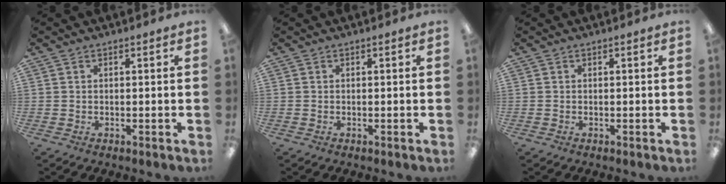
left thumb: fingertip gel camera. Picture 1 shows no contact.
{"total": 0.0}
{"total": 0.0}